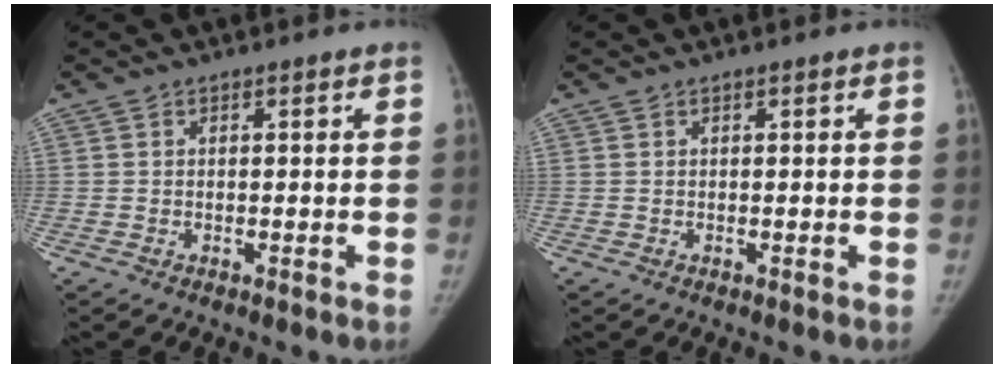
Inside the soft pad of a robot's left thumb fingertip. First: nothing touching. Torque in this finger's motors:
{"motor_torque": [-0.09, 0.10, 0.00, 0.00, 0.00]}